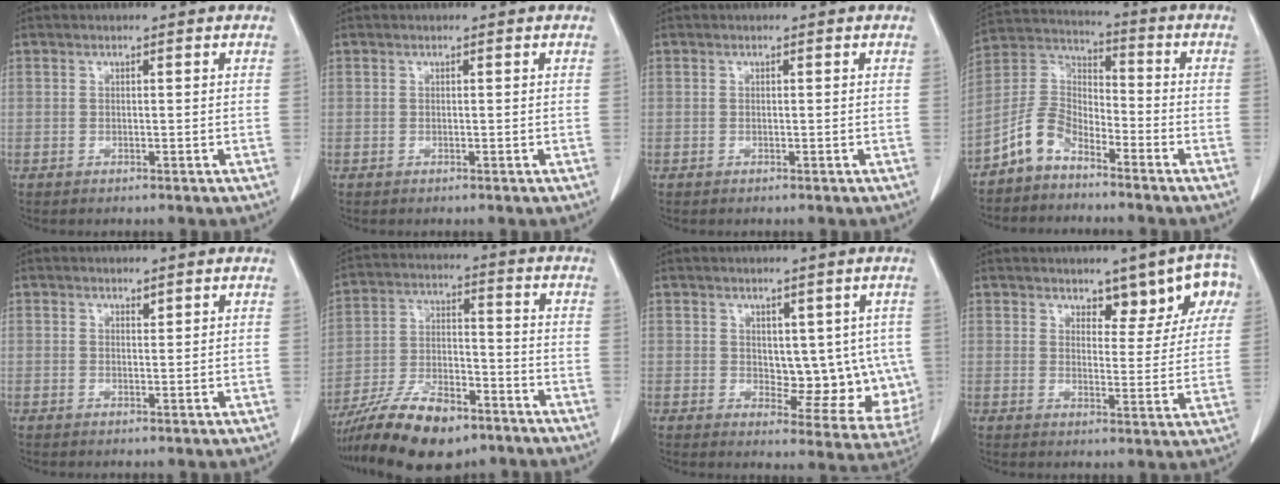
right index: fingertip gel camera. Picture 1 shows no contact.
{"total": 0.0}
{"total": 0.0}
{"total": 8.4, "force": [-5.8, 4.3, 4.3], "torque": [-0.105, 0.022, -0.123]}
{"total": 0.9, "force": [0.7, 0.5, 0.3], "torque": [-0.005, 0.001, 0.013]}
{"total": 15.9, "force": [-11.4, 5.8, 9.5], "torque": [-0.187, -0.005, -0.202]}
{"total": 12.1, "force": [1.1, 6.9, 9.9], "torque": [-0.123, 0.004, 0.037]}
{"total": 8.5, "force": [5.4, 3.8, 5.3], "torque": [-0.057, 0.002, 0.074]}